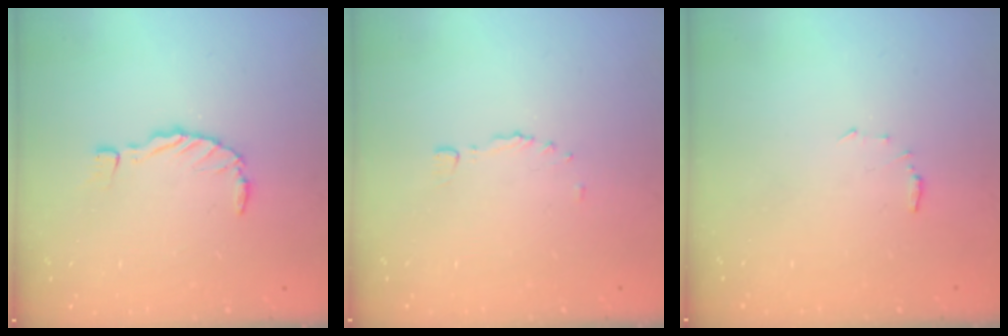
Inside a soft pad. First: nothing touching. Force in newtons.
{"total": 1.7, "press": 1.5, "slide": 0.7}
{"total": 6.0, "press": 6.0, "slide": 0.4}